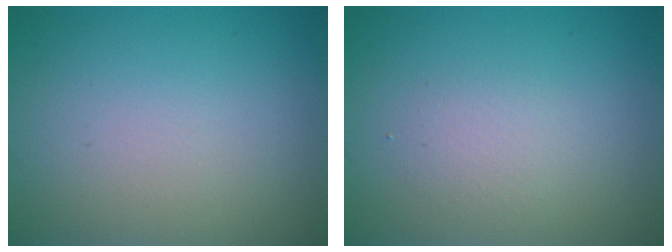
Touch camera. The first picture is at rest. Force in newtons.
{"total": 1.5, "press": 1.5, "slide": 0.1}